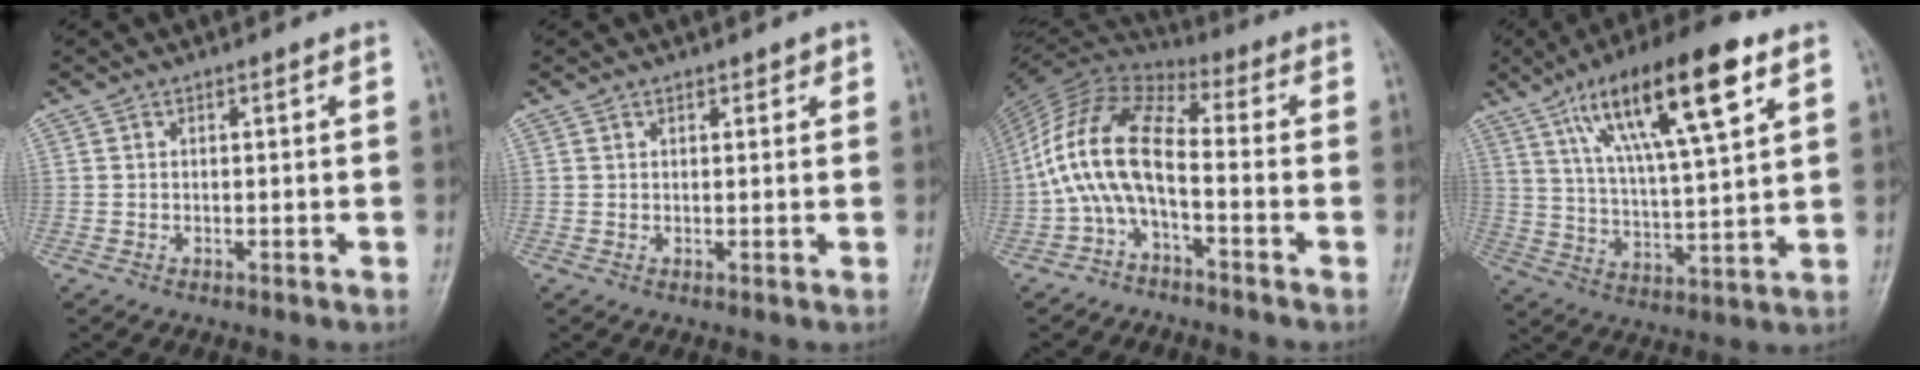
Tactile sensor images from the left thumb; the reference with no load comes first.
{"total": 1.2, "force": [0.8, 0.8, 0.3], "torque": [0.009, -0.004, 0.009]}
{"total": 13.1, "force": [-3.3, 5.6, 11.4], "torque": [-0.228, 0.066, -0.077]}
{"total": 20.3, "force": [9.8, 5.0, 17.0], "torque": [-0.275, -0.020, 0.171]}